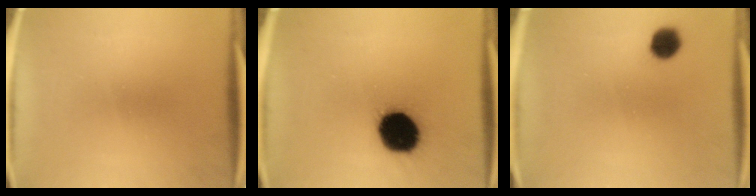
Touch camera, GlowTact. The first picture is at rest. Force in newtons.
{"total": 18.1}
{"total": 4.8}